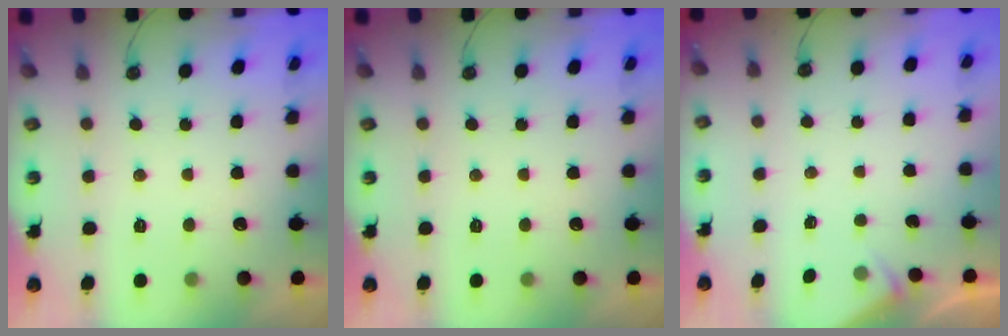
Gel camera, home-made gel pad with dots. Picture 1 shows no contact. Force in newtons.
{"total": 0.0}
{"total": 2.5, "press": 2.5, "slide": 0.4}